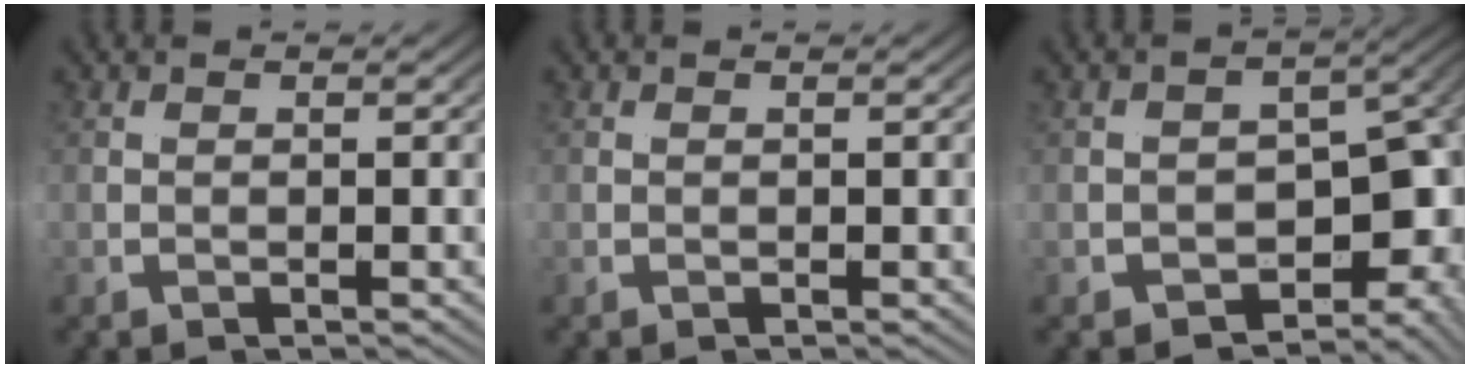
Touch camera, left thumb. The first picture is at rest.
{"total": 0.0}
{"total": 9.8, "force": [-1.3, 6.7, 7.0], "torque": [-0.093, -0.023, -0.010]}